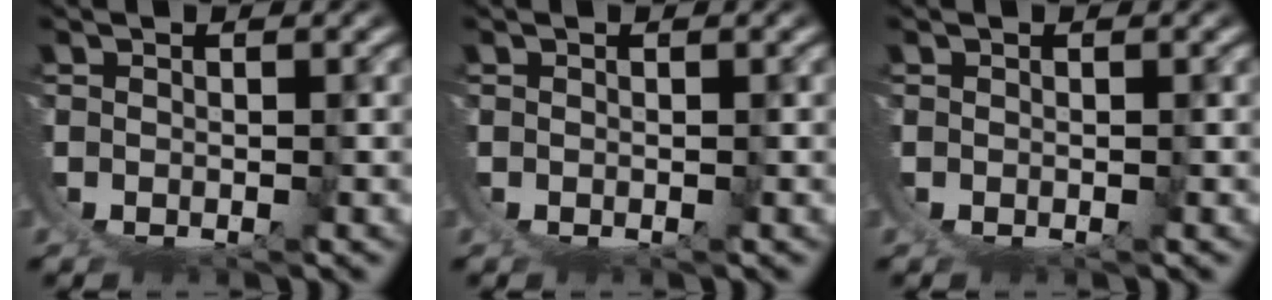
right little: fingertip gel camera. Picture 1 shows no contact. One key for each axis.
{"total": 0.0}
{"total": 0.0}